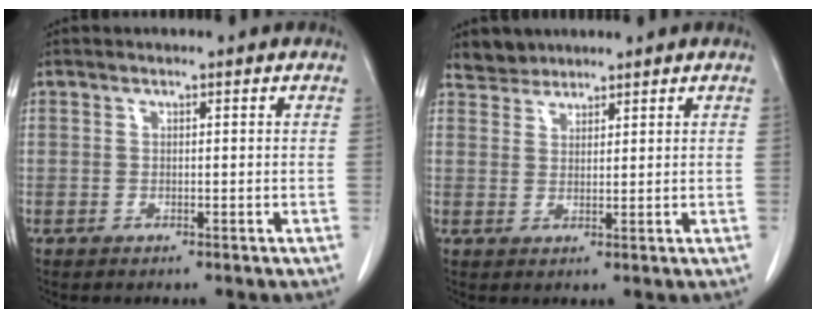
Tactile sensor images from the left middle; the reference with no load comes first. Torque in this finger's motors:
{"motor_torque": [0.20, -0.28, -0.03, -0.01]}